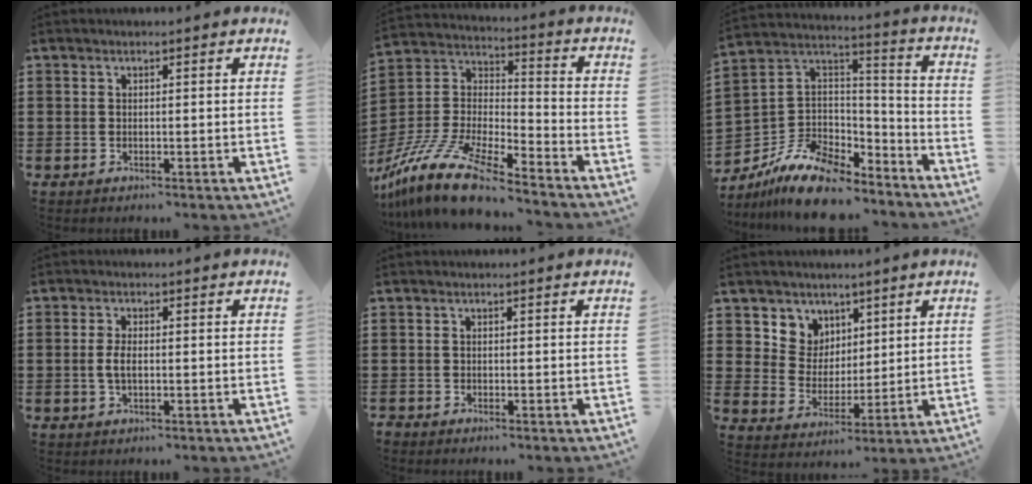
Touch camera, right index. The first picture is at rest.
{"total": 14.8, "force": [-12.5, 2.9, 7.4], "torque": [-0.162, 0.035, -0.243]}
{"total": 12.0, "force": [-9.2, 5.8, 5.2], "torque": [-0.118, 0.031, -0.174]}
{"total": 2.7, "force": [-0.3, 1.2, 2.5], "torque": [-0.062, -0.003, -0.011]}
{"total": 0.6, "force": [-0.5, 0.4, -0.1], "torque": [0.001, 0.004, -0.013]}
{"total": 6.3, "force": [3.9, 5.0, -0.3], "torque": [-0.036, -0.012, 0.073]}